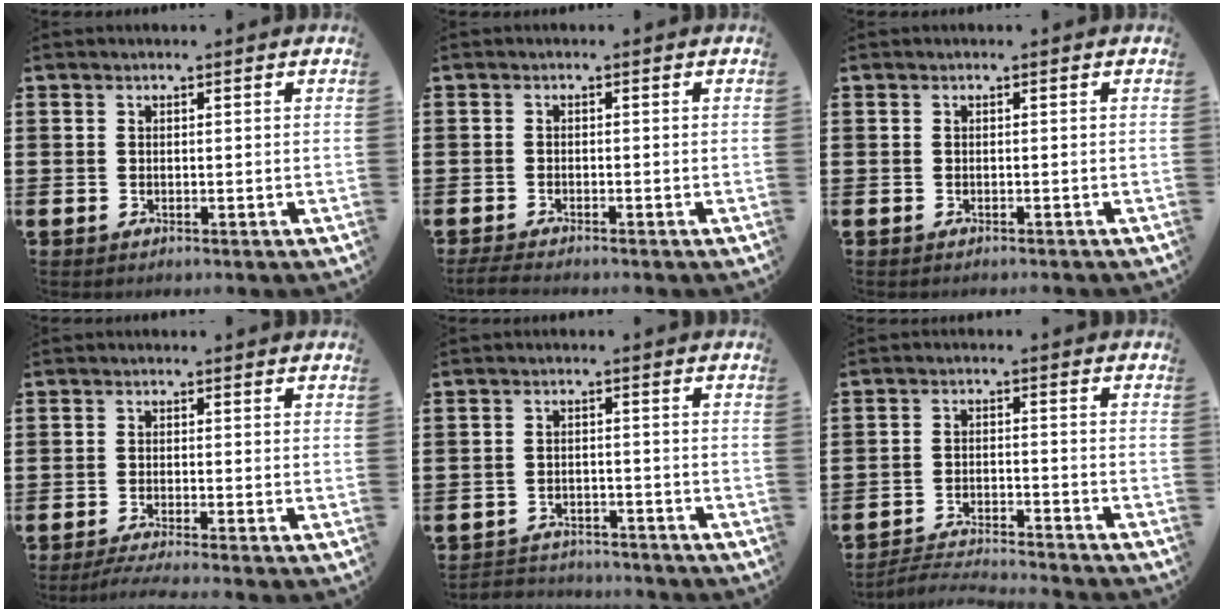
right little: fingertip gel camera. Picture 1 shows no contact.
{"total": 1.3, "force": [-1.1, 0.1, 0.7], "torque": [-0.012, -0.001, -0.021]}
{"total": 0.0}
{"total": 1.8, "force": [-1.4, 0.0, 1.1], "torque": [-0.018, 0.001, -0.026]}
{"total": 2.5, "force": [-2.4, 0.4, -0.3], "torque": [-0.003, 0.001, -0.054]}
{"total": 3.1, "force": [-3.1, -0.1, 0.2], "torque": [-0.006, 0.002, -0.067]}